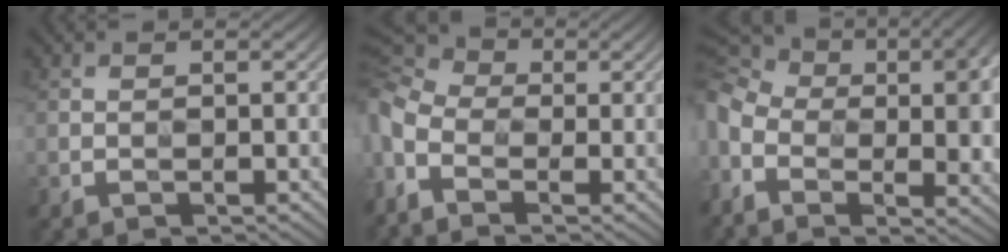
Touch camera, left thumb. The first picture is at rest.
{"total": 9.9, "force": [-2.4, 6.2, 7.4], "torque": [-0.215, -0.012, -0.041]}
{"total": 17.6, "force": [-1.4, 11.2, 13.5], "torque": [-0.275, -0.026, 0.016]}